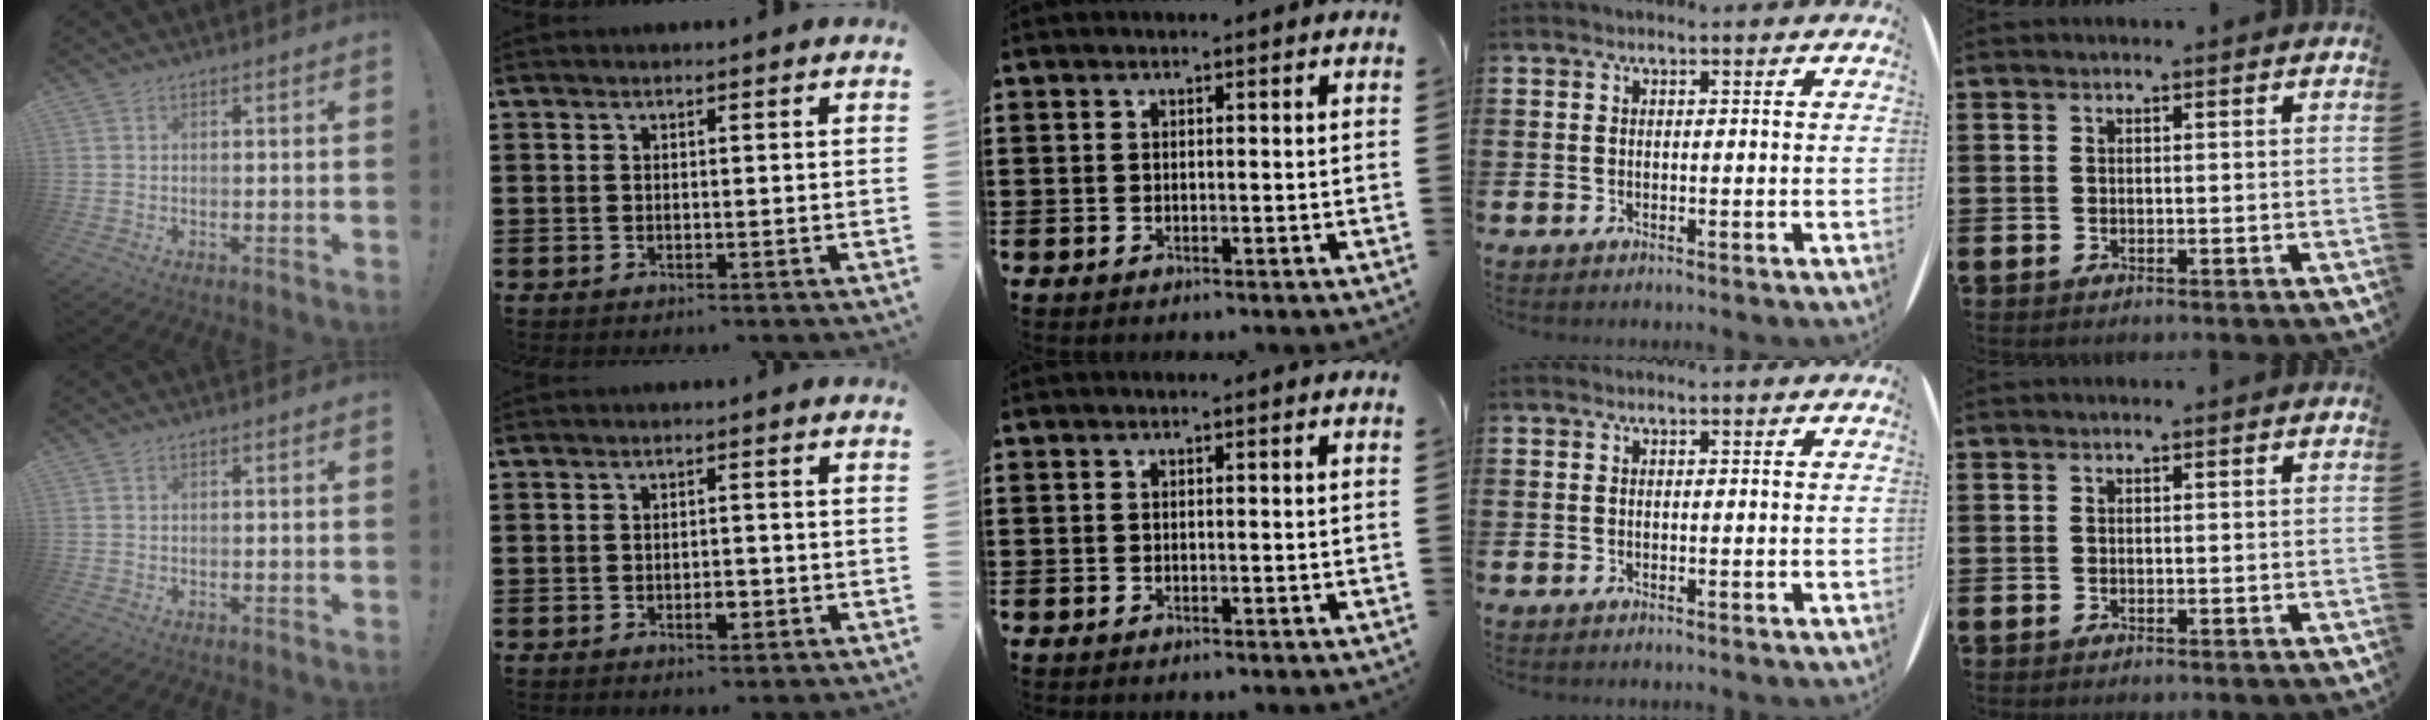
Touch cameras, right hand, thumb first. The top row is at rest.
{"index": {"total": 2.6, "force": [-0.9, 1.2, 2.2], "torque": [-0.040, 0.001, -0.017]}}